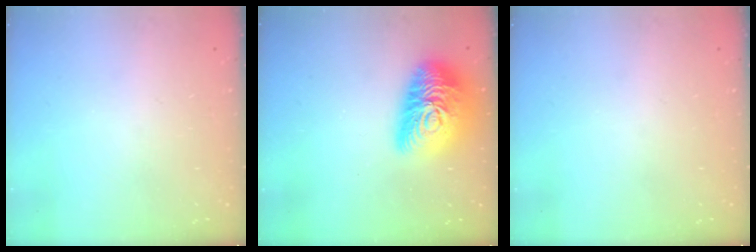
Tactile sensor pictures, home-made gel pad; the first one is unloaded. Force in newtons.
{"total": 18.7, "press": 18.6, "slide": 1.0}
{"total": 0.0}